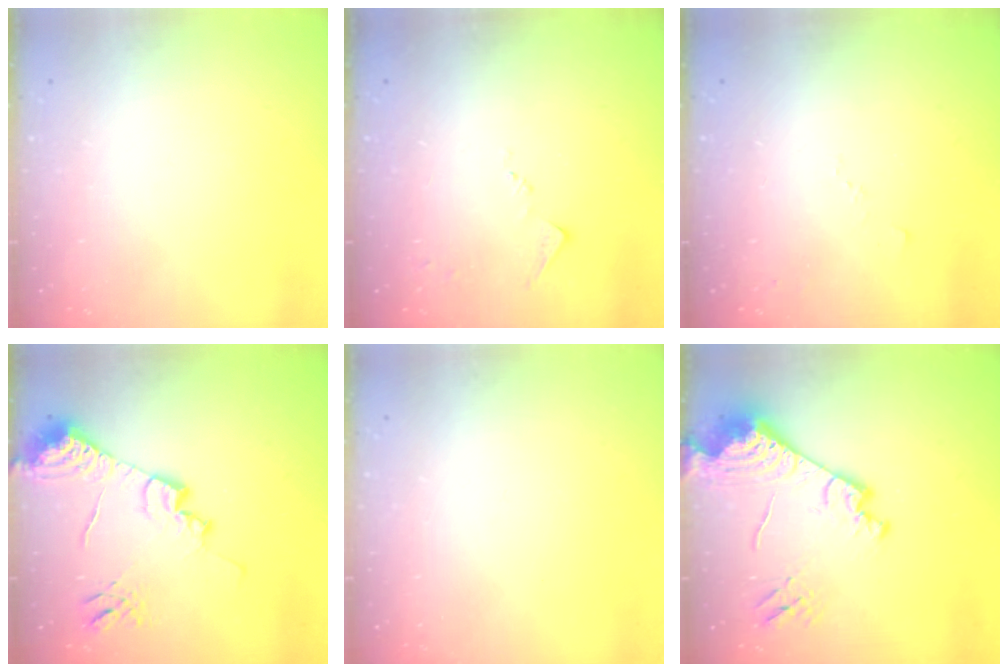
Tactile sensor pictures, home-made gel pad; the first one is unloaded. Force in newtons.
{"total": 6.9, "press": 6.9, "slide": 0.8}
{"total": 5.6, "press": 5.6, "slide": 0.7}
{"total": 15.0, "press": 14.9, "slide": 1.5}
{"total": 0.0}
{"total": 16.6, "press": 16.5, "slide": 1.8}